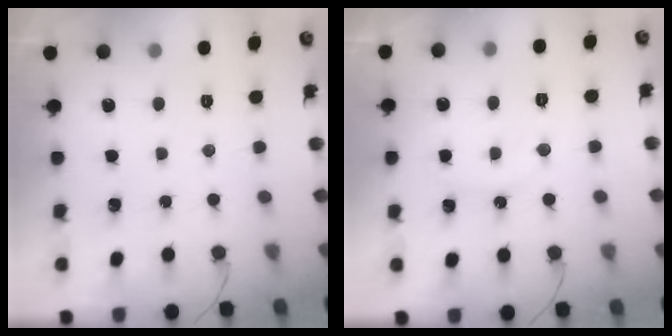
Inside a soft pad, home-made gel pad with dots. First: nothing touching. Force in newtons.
{"total": 6.5, "press": 6.5, "slide": 0.3}